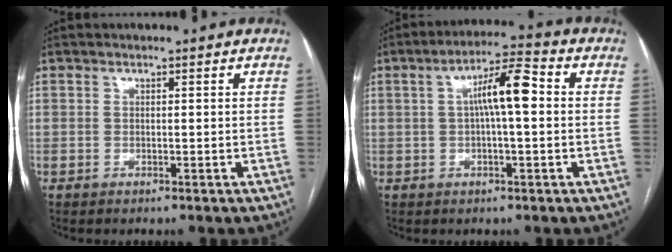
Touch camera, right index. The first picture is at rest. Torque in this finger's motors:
{"motor_torque": [1.36, 0.05, 0.60, 0.16]}